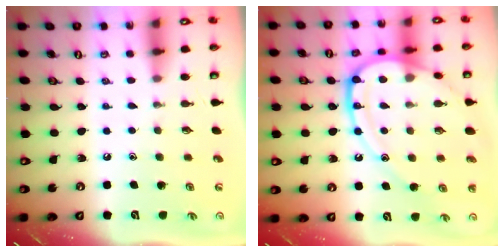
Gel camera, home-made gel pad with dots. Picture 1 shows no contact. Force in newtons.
{"total": 17.5, "press": 17.4, "slide": 1.7}